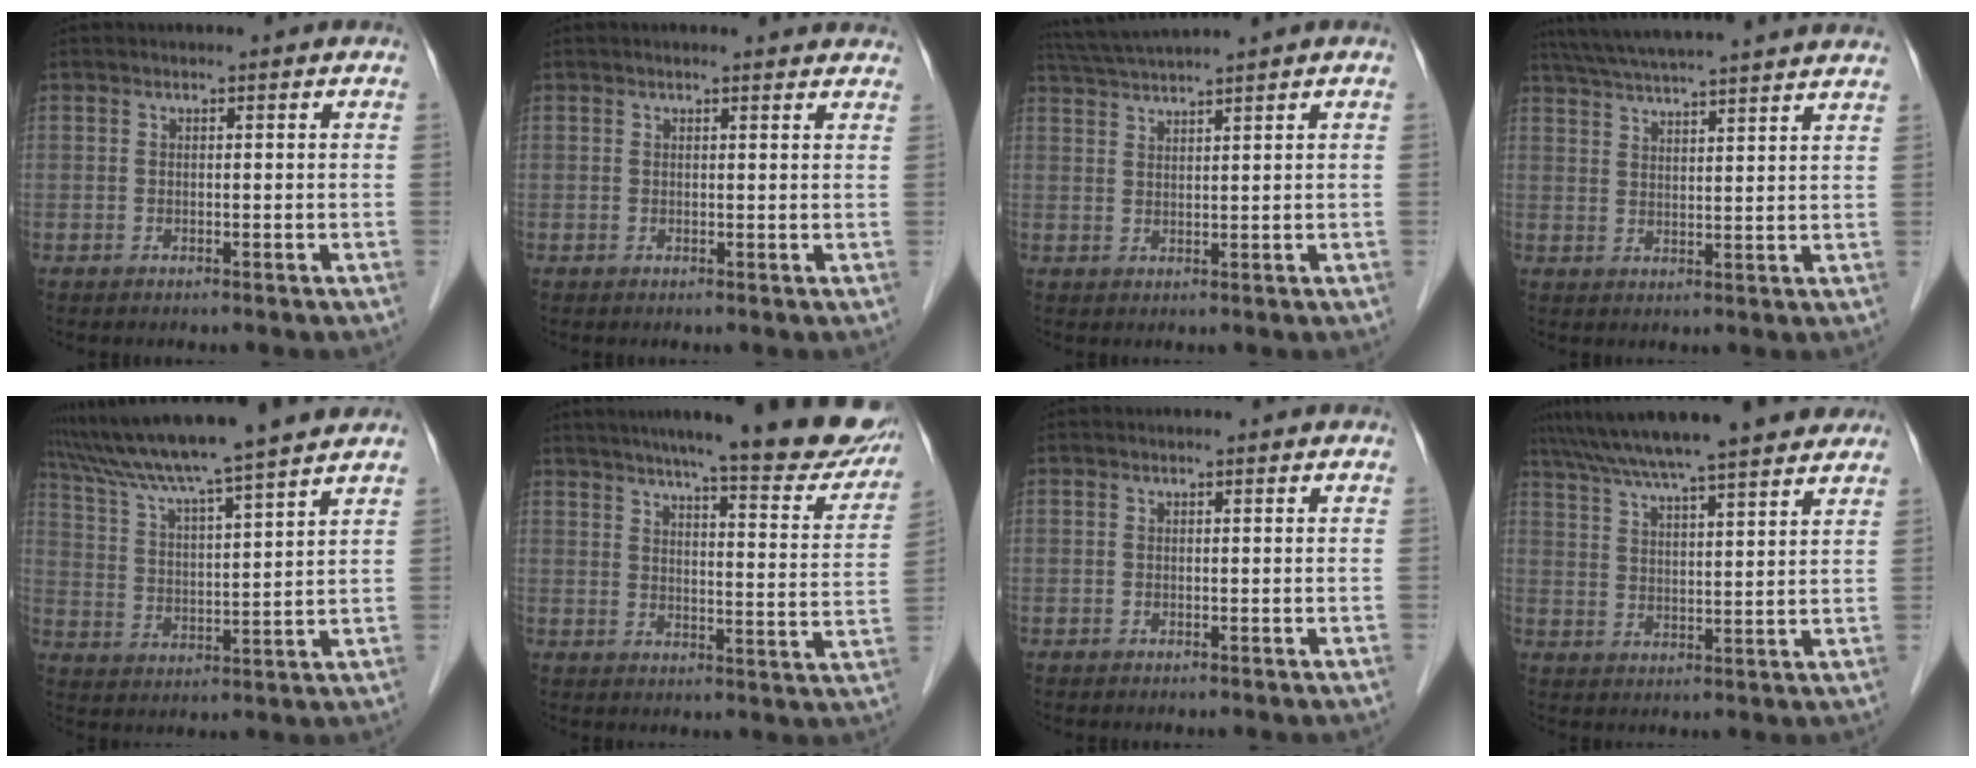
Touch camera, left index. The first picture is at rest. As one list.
[{"total": 5.1, "force": [4.8, 1.0, 1.6], "torque": [-0.014, 0.014, 0.039]}, {"total": 5.5, "force": [4.9, -1.6, 2.0], "torque": [-0.042, 0.020, 0.094]}, {"total": 20.6, "force": [18.6, 0.6, 8.9], "torque": [-0.153, 0.027, 0.253]}, {"total": 16.5, "force": [14.3, -1.3, 8.0], "torque": [-0.147, 0.010, 0.225]}, {"total": 23.2, "force": [19.5, 2.9, 12.2], "torque": [-0.170, -0.030, 0.239]}, {"total": 0.0}, {"total": 20.1, "force": [17.3, 1.5, 10.0], "torque": [-0.171, 0.034, 0.246]}]